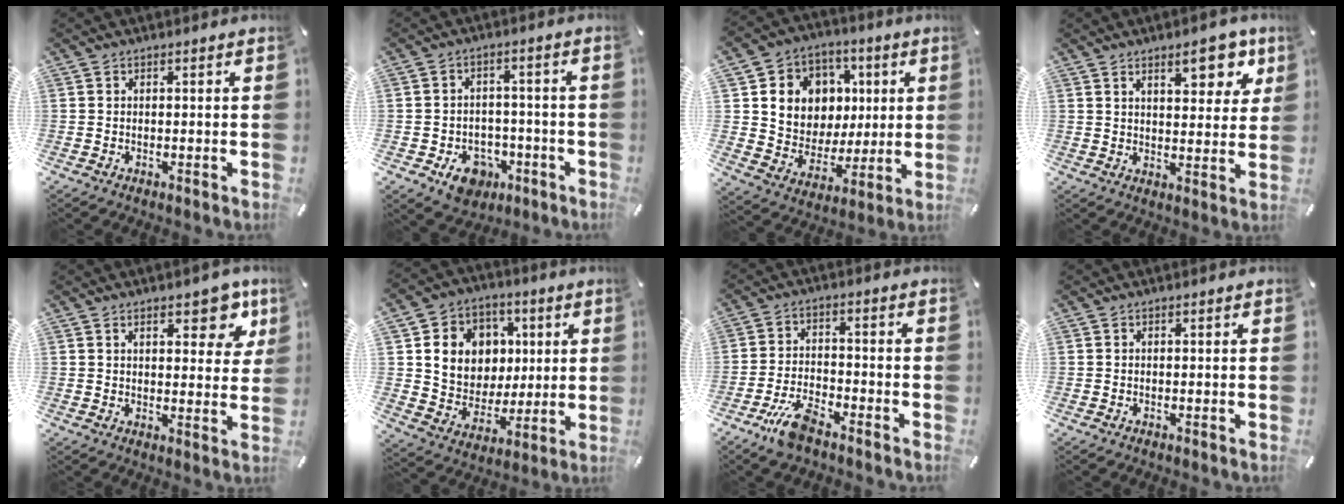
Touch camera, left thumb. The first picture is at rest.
{"total": 8.3, "force": [-4.1, 6.4, 3.4], "torque": [-0.046, 0.028, -0.070]}
{"total": 11.4, "force": [1.9, 11.1, 1.9], "torque": [-0.035, -0.019, 0.048]}
{"total": 10.3, "force": [6.0, 4.7, 7.0], "torque": [-0.085, -0.023, 0.096]}
{"total": 9.8, "force": [5.4, 4.5, 6.8], "torque": [-0.079, -0.021, 0.087]}
{"total": 12.4, "force": [2.6, 11.6, 3.4], "torque": [-0.057, -0.013, 0.060]}
{"total": 7.5, "force": [-5.6, 2.5, 4.4], "torque": [-0.097, 0.020, -0.106]}
{"total": 0.0}